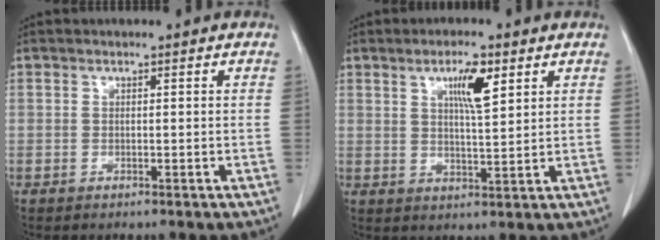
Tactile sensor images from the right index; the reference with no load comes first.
{"total": 6.0, "force": [2.9, 1.0, 5.2], "torque": [-0.091, 0.000, 0.050]}